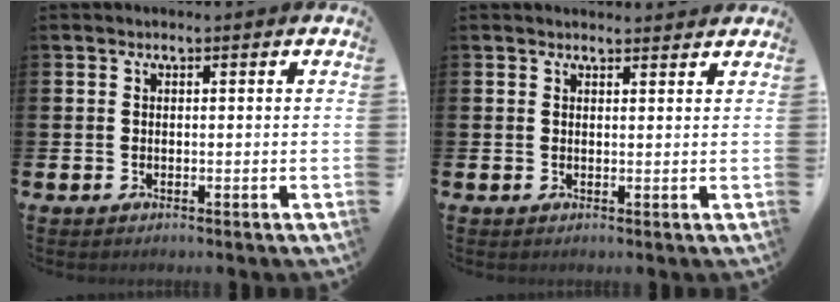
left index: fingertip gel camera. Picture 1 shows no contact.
{"total": 1.5, "force": [1.5, 0.2, 0.0], "torque": [0.010, -0.007, 0.024]}